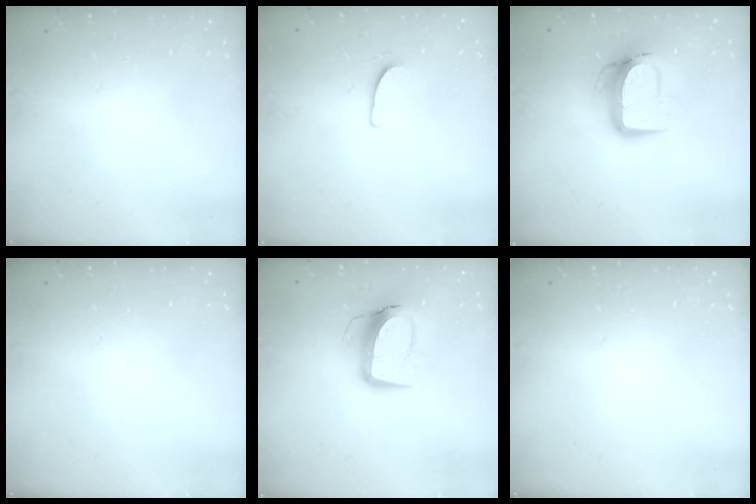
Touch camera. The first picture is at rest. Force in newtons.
{"total": 5.1, "press": 5.1, "slide": 0.4}
{"total": 11.0, "press": 10.9, "slide": 1.1}
{"total": 0.0}
{"total": 11.1, "press": 11.1, "slide": 0.9}
{"total": 0.0}